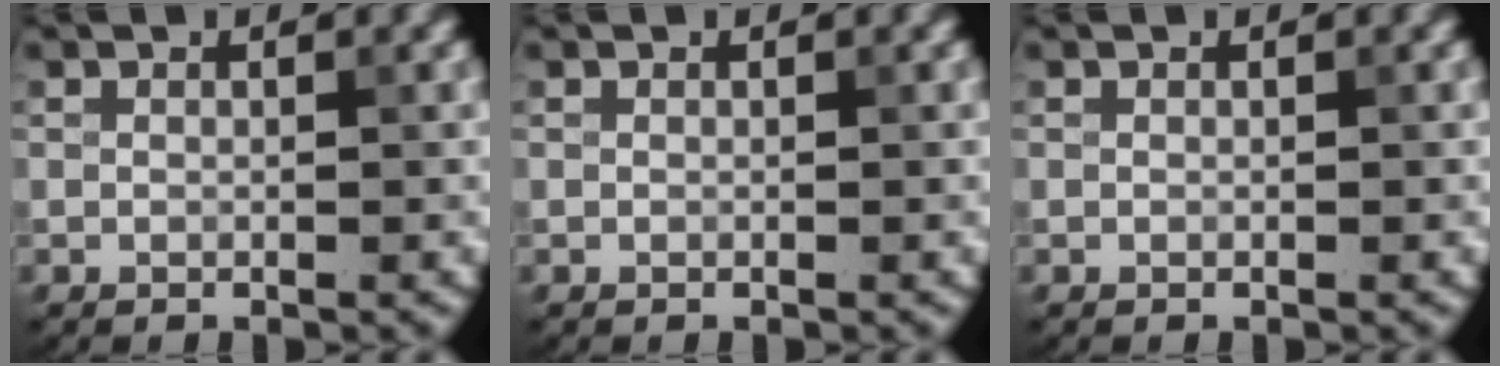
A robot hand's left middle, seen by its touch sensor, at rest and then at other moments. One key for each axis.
{"total": 0.0}
{"total": 0.0}